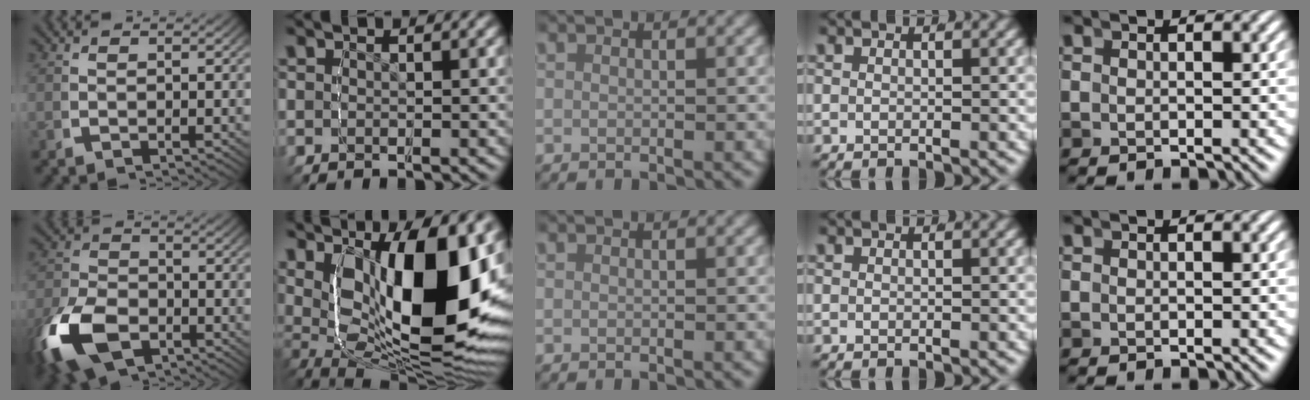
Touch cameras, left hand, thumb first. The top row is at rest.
{"thumb": {"total": 8.6, "force": [-3.8, 5.3, 5.6], "torque": [-0.128, -0.031, -0.056]}, "index": {"total": 19.4, "force": [0.2, 10.6, 16.3], "torque": [-0.294, -0.040, 0.026]}}